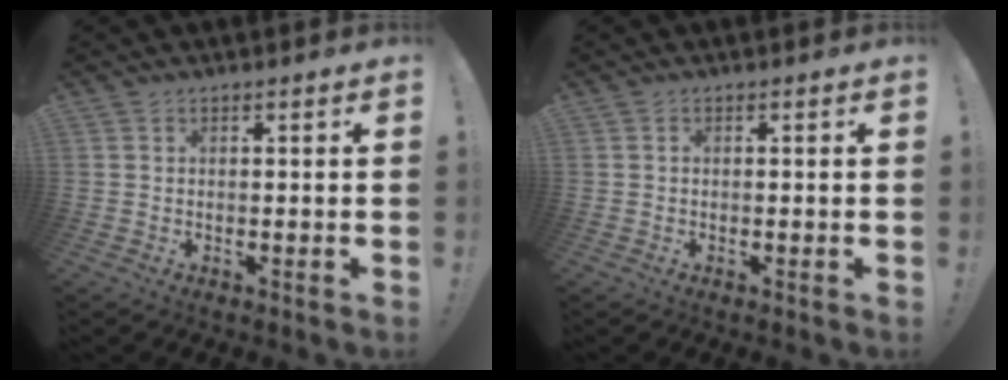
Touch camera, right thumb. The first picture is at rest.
{"total": 0.0}